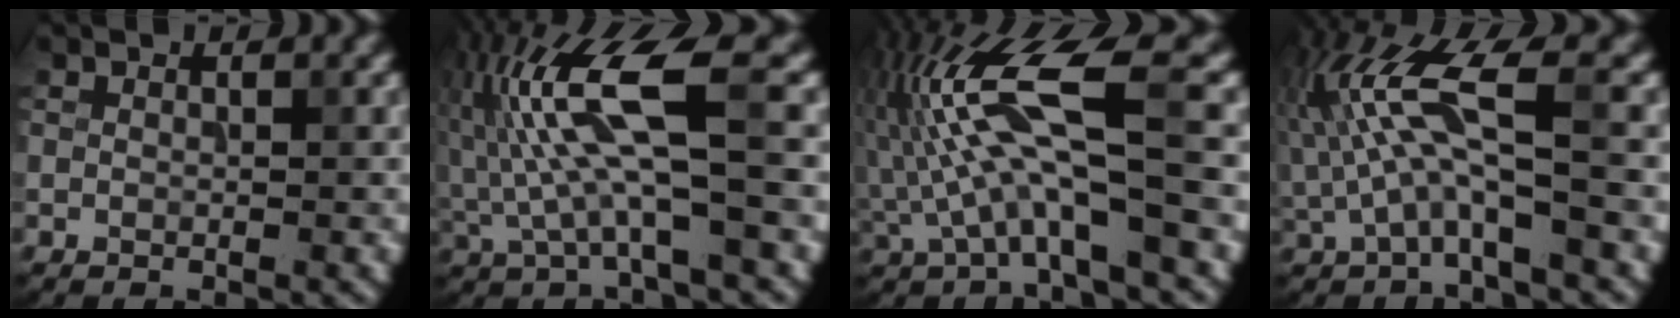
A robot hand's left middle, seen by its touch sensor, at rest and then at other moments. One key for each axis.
{"total": 9.1, "fx": 0.5, "fy": 2.0, "fz": 8.9, "tx": -0.185, "ty": 0.018, "tz": 0.008}
{"total": 9.3, "fx": -0.6, "fy": 2.2, "fz": 9.0, "tx": -0.183, "ty": 0.022, "tz": -0.011}
{"total": 6.8, "fx": -0.2, "fy": 1.6, "fz": 6.6, "tx": -0.148, "ty": 0.016, "tz": -0.006}